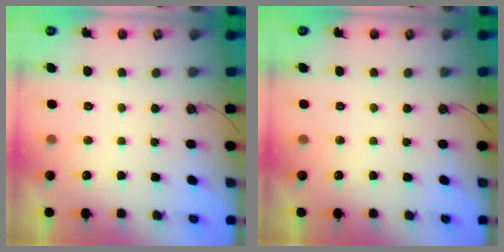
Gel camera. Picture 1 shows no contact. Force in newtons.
{"total": 0.0}